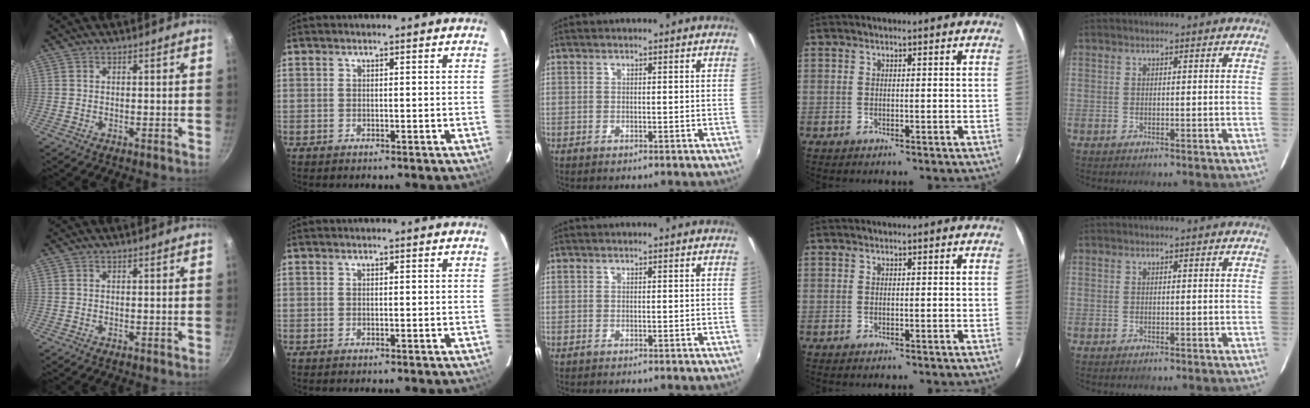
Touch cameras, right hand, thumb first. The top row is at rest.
{}